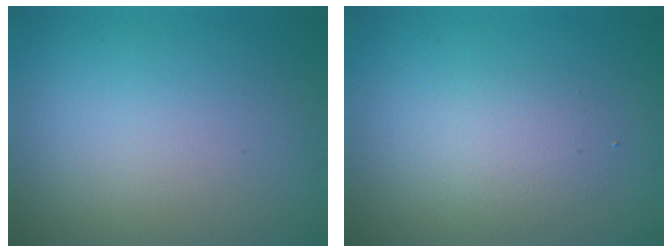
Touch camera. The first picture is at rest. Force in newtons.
{"total": 2.0, "press": 2.0, "slide": 0.1}